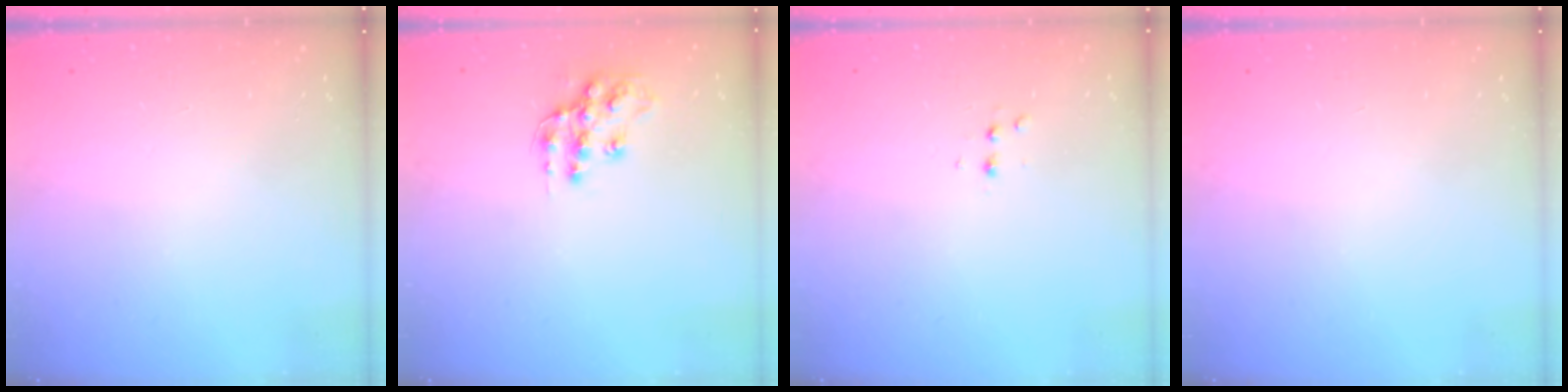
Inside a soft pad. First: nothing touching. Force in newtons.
{"total": 12.8, "press": 12.8, "slide": 0.9}
{"total": 3.1, "press": 3.0, "slide": 0.9}
{"total": 0.0}